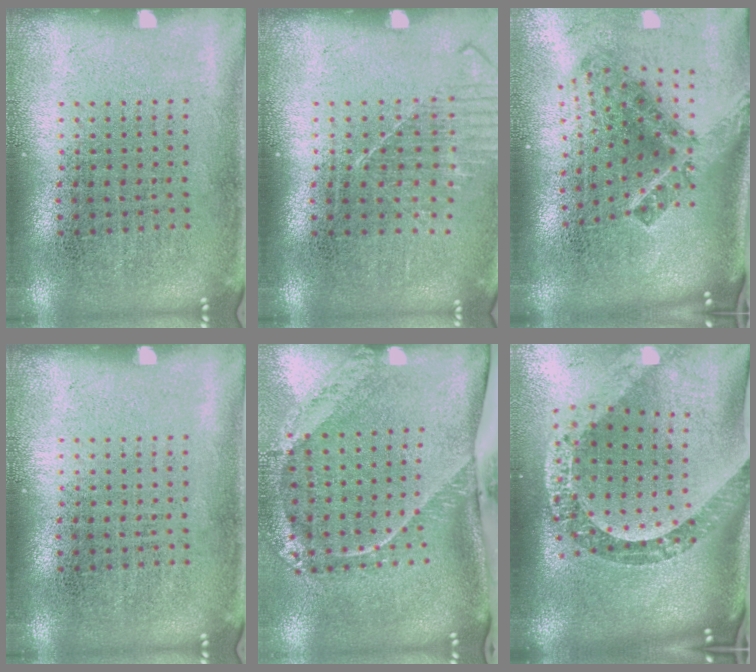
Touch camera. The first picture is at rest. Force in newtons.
{"total": 1.2, "press": 1.2, "slide": 0.4}
{"total": 2.5, "press": 1.5, "slide": 2.0}
{"total": 0.0}
{"total": 2.7, "press": 1.8, "slide": 2.0}
{"total": 3.4, "press": 2.4, "slide": 2.4}